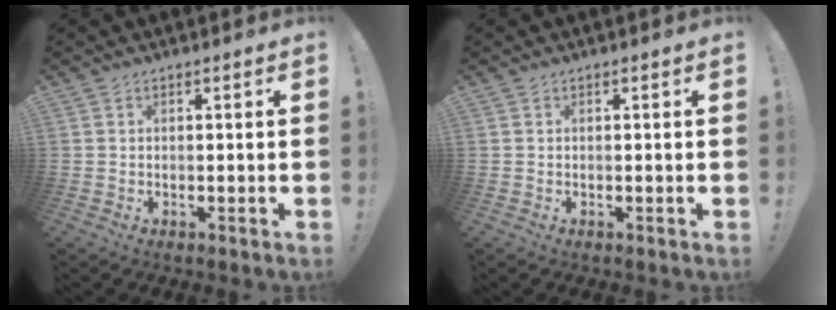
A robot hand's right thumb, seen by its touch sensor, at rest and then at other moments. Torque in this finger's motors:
{"motor_torque": [0.00, 0.00, 0.00, 0.00, 0.00]}